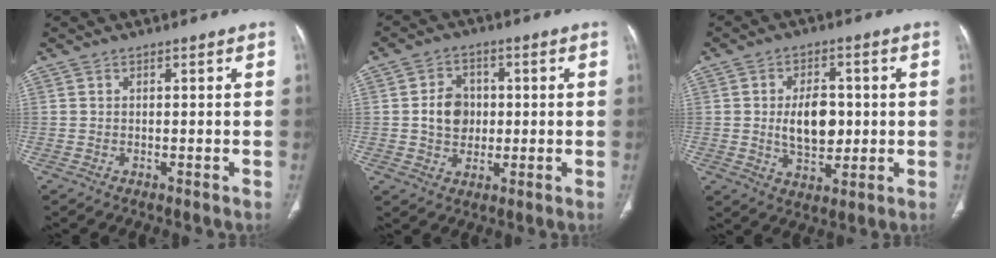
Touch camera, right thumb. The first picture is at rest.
{"total": 7.1, "force": [0.2, 5.8, 4.0], "torque": [-0.043, 0.006, 0.002]}
{"total": 9.5, "force": [0.2, 5.9, 7.5], "torque": [-0.099, -0.002, 0.009]}